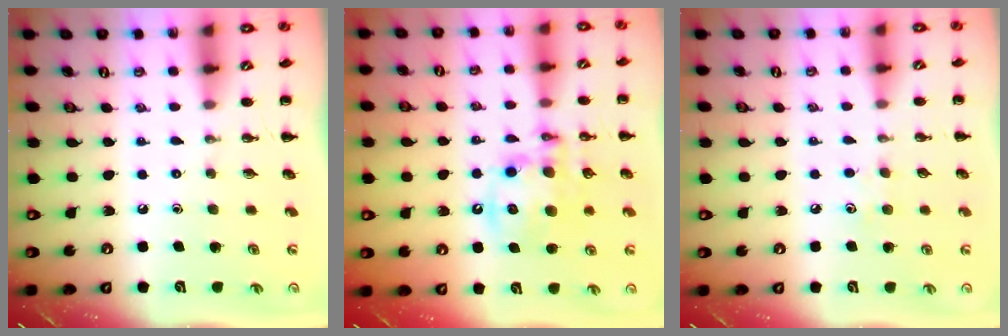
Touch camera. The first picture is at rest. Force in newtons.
{"total": 13.9, "press": 13.6, "slide": 2.9}
{"total": 5.7, "press": 5.4, "slide": 1.7}